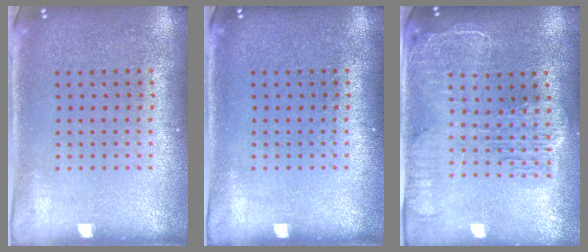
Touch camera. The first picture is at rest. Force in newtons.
{"total": 0.0}
{"total": 2.4, "press": 2.1, "slide": 1.2}